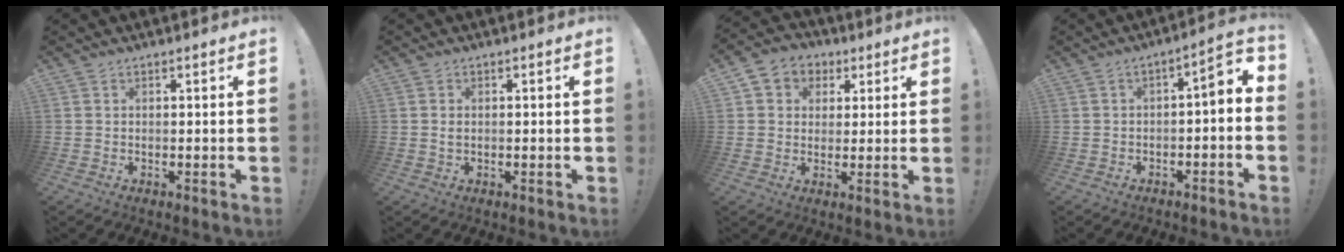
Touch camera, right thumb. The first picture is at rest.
{"total": 0.9, "force": [0.0, 0.5, 0.7], "torque": [-0.013, 0.003, 0.001]}
{"total": 6.6, "force": [1.0, 6.3, 1.9], "torque": [-0.027, 0.005, 0.025]}
{"total": 3.8, "force": [-0.7, 0.7, 3.7], "torque": [-0.040, -0.014, -0.020]}